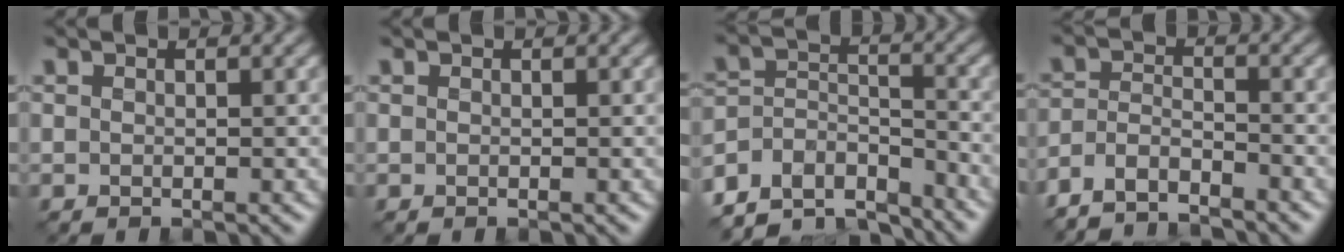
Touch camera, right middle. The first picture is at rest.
{"total": 0.0}
{"total": 8.0, "force": [-7.0, 3.2, 2.4], "torque": [-0.049, 0.003, -0.122]}
{"total": 4.1, "force": [-3.8, 0.8, 1.3], "torque": [-0.028, 0.000, -0.083]}